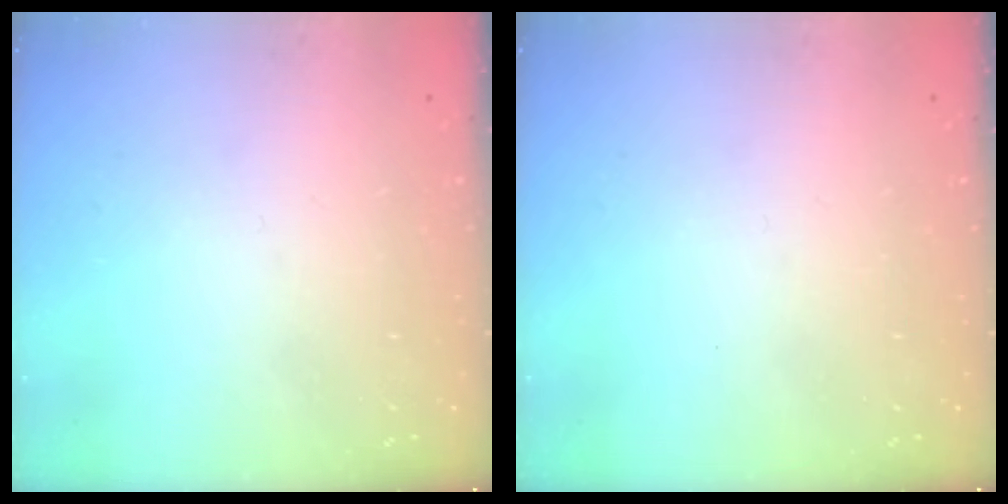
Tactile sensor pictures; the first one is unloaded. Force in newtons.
{"total": 0.0}